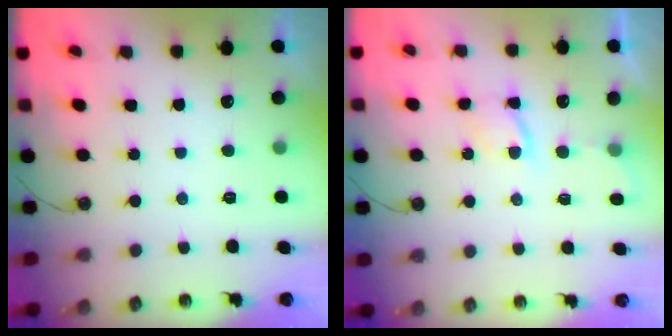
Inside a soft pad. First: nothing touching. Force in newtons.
{"total": 4.9, "press": 4.8, "slide": 0.8}